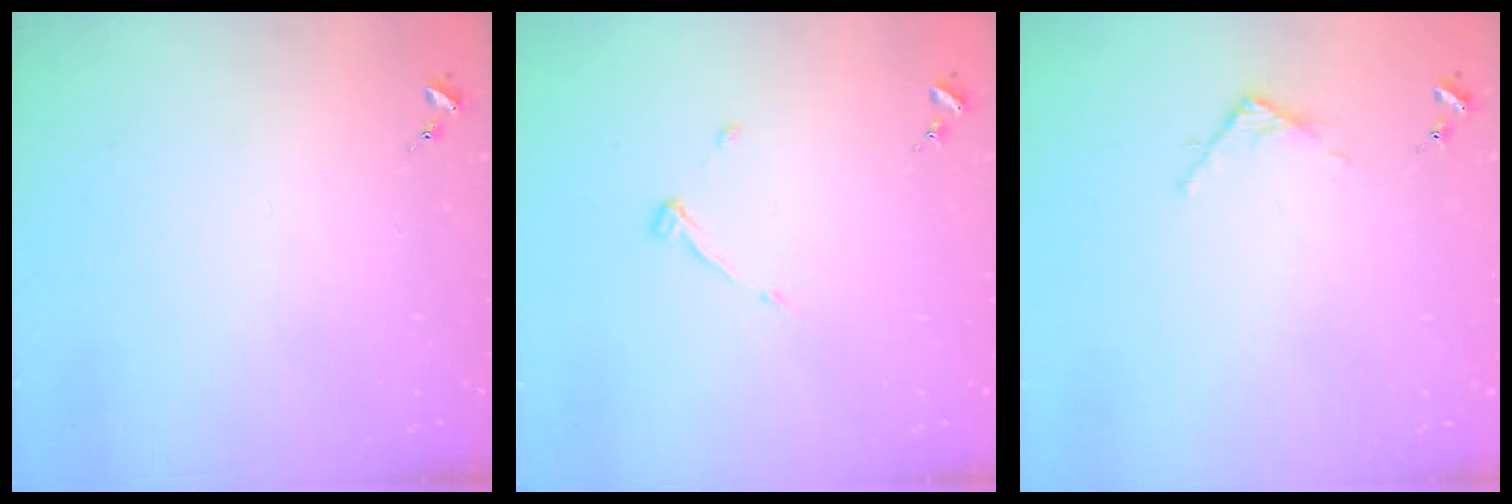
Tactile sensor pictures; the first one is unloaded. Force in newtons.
{"total": 3.9, "press": 3.9, "slide": 0.6}
{"total": 2.8, "press": 2.8, "slide": 0.4}